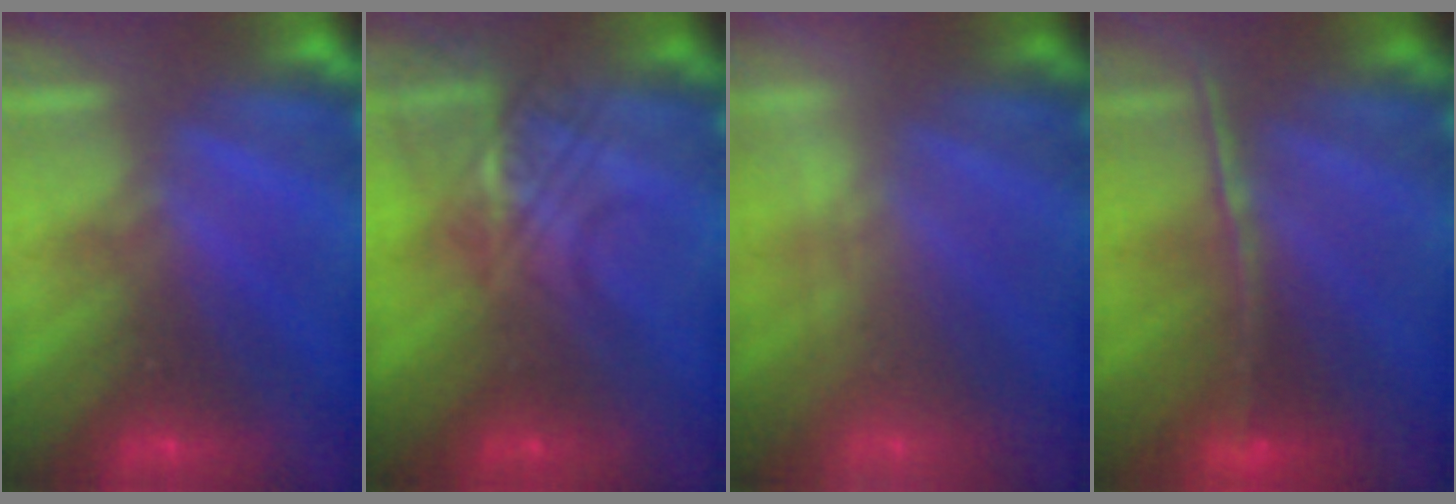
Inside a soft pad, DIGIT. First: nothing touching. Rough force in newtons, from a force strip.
{"total": 2.5}
{"total": 1.9}
{"total": 1.7}